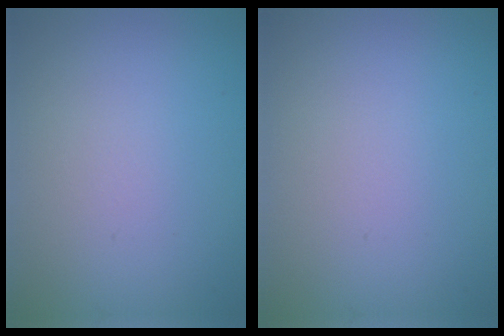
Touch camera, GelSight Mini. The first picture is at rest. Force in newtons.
{"total": 0.0}